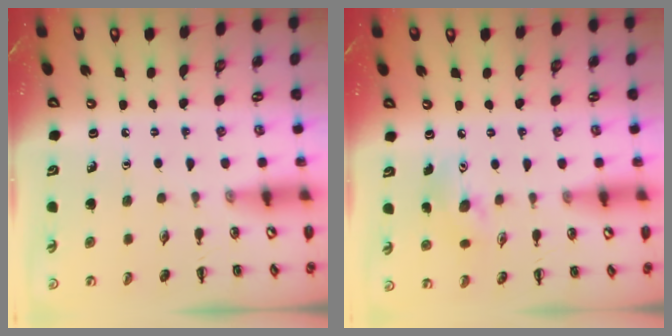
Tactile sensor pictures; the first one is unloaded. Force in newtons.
{"total": 7.8, "press": 7.8, "slide": 0.6}